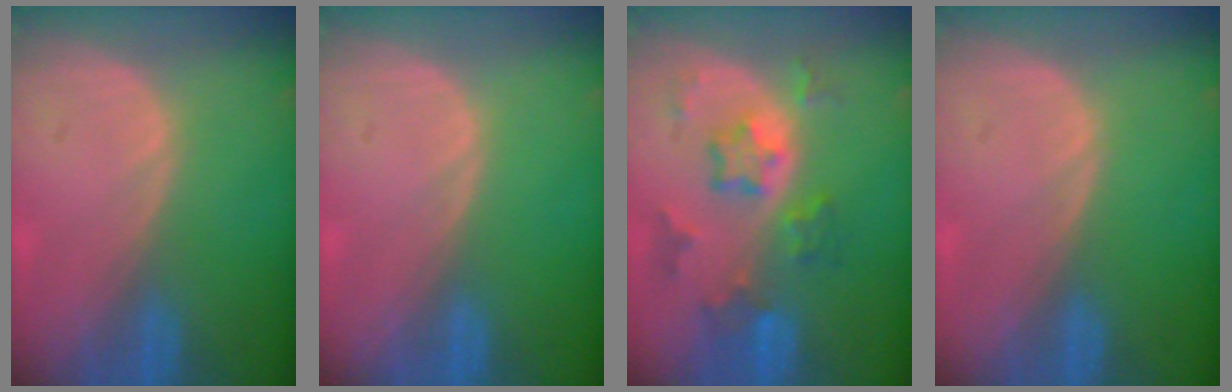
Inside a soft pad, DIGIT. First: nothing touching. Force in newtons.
{"total": 0.0}
{"total": 7.4, "press": 6.6, "slide": 3.4}
{"total": 0.0}